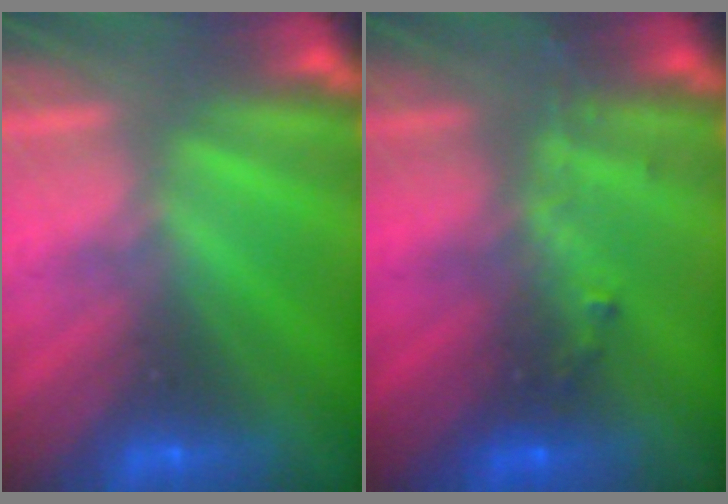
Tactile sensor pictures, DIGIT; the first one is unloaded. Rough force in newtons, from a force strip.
{"total": 2.8}